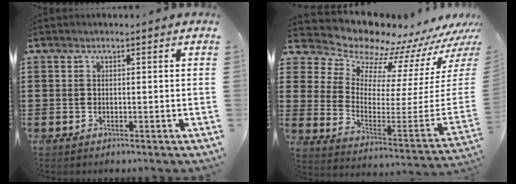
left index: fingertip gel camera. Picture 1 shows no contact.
{"total": 7.5, "force": [7.2, 2.0, -0.2], "torque": [-0.019, -0.103, 0.113]}